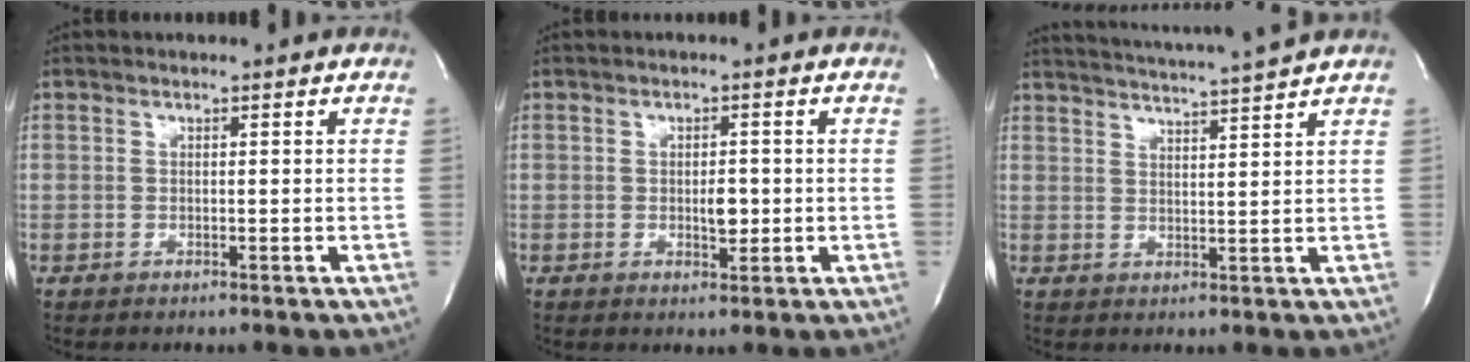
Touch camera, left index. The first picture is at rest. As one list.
[{"total": 2.5, "force": [-0.5, 1.2, 2.2], "torque": [-0.036, -0.005, -0.005]}, {"total": 10.3, "force": [9.5, -2.0, 3.4], "torque": [-0.065, -0.011, 0.136]}]